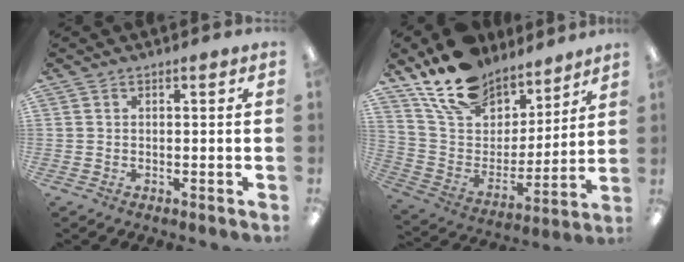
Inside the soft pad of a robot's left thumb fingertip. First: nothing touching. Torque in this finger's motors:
{"motor_torque": [2.57, 1.48, 1.55, -1.22, 0.10]}